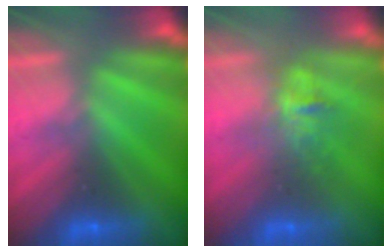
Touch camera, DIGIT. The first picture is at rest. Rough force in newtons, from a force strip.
{"total": 2.8}